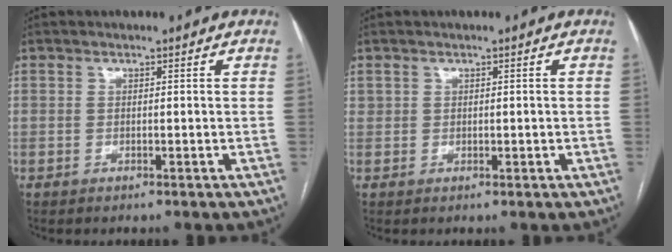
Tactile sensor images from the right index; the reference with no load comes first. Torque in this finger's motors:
{"motor_torque": [-0.13, 0.18, 0.00, 0.01]}